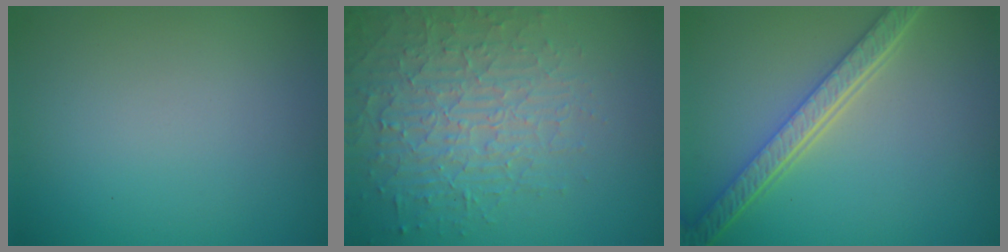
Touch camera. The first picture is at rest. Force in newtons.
{"total": 5.3, "press": 4.6, "slide": 2.5}
{"total": 5.4, "press": 4.1, "slide": 3.4}